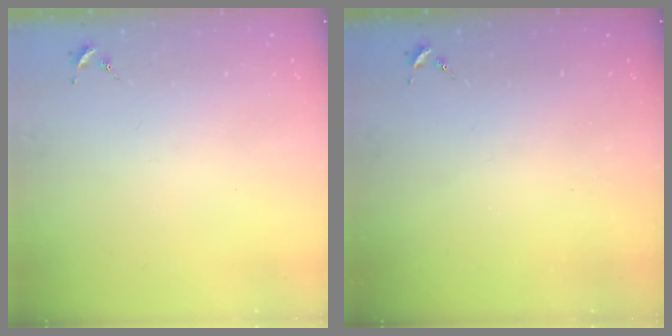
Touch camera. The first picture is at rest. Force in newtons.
{"total": 0.0}